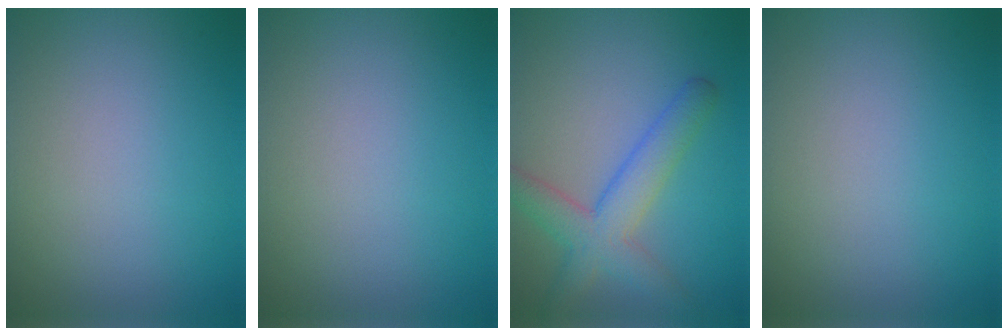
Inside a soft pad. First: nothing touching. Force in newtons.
{"total": 0.0}
{"total": 4.8, "press": 4.8, "slide": 0.3}
{"total": 0.0}